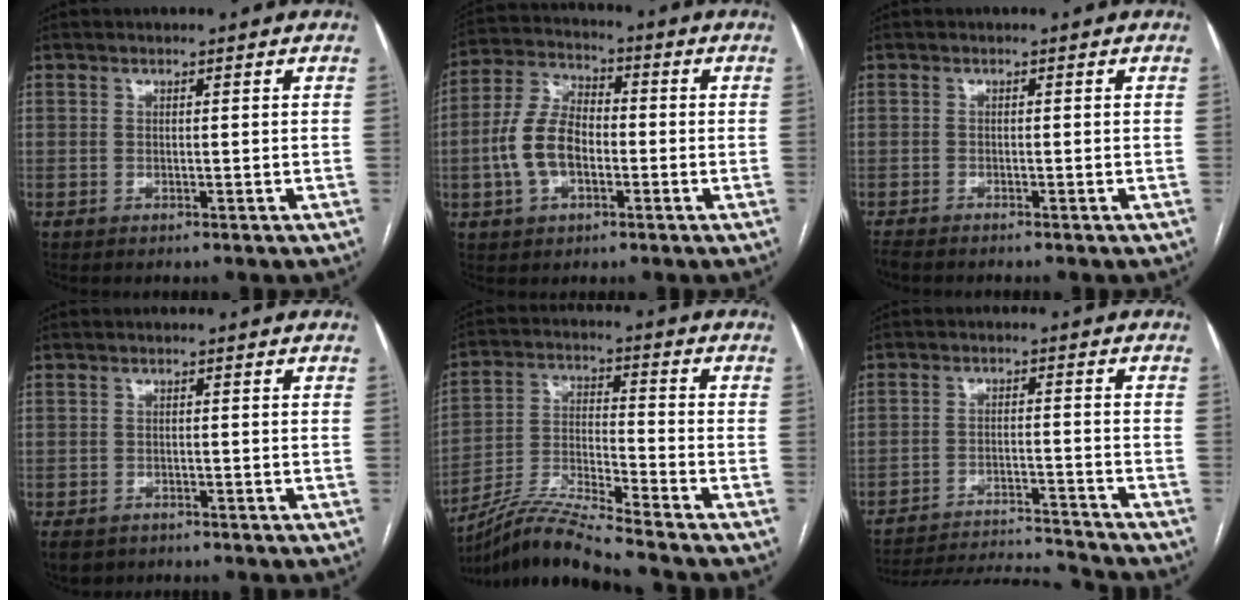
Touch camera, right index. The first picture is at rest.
{"total": 9.7, "force": [-2.0, 5.6, 7.7], "torque": [-0.177, 0.022, -0.039]}
{"total": 2.2, "force": [-2.0, 0.1, 0.8], "torque": [-0.017, -0.008, -0.034]}
{"total": 5.3, "force": [-3.8, 3.3, 1.6], "torque": [-0.033, -0.005, -0.057]}
{"total": 11.7, "force": [-10.6, -1.6, 4.8], "torque": [-0.097, -0.010, -0.199]}
{"total": 12.8, "force": [-12.7, -1.0, 1.4], "torque": [-0.029, 0.002, -0.197]}